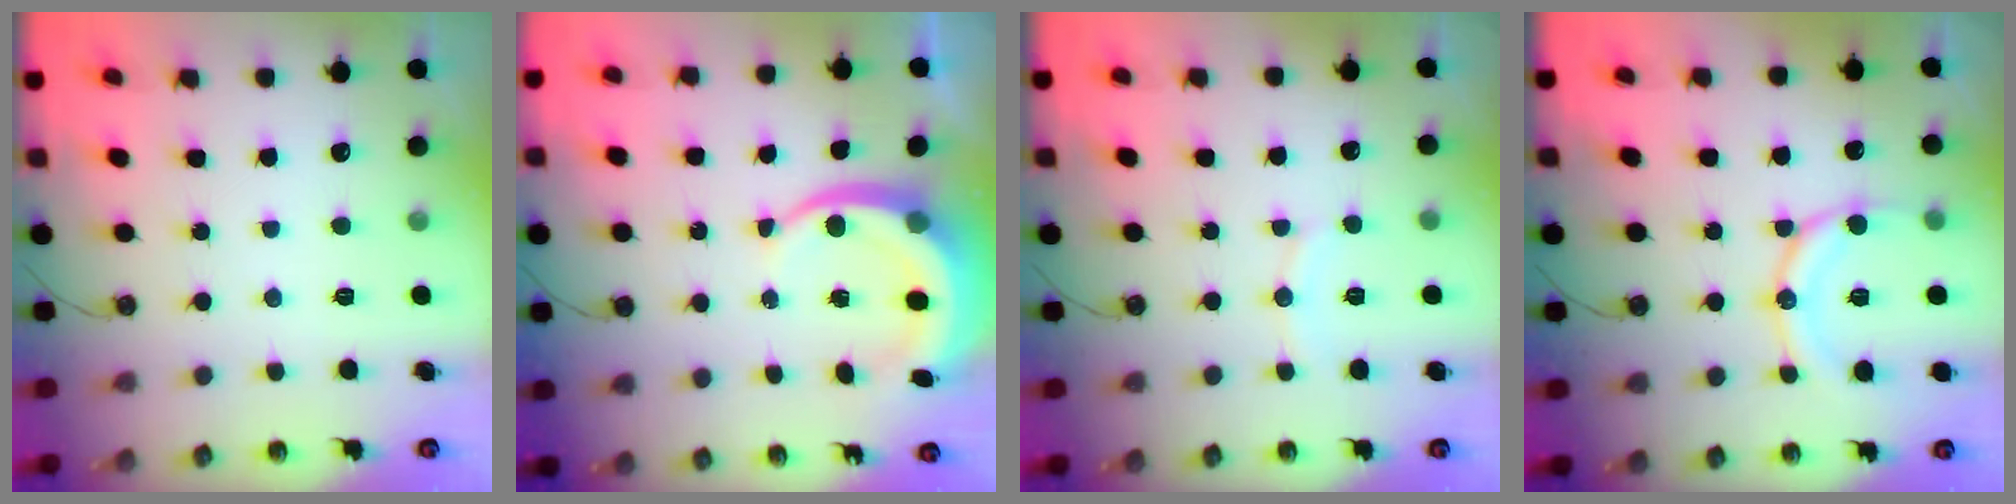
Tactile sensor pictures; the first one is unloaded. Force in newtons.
{"total": 9.4, "press": 9.3, "slide": 1.7}
{"total": 6.8, "press": 6.8, "slide": 0.5}
{"total": 14.1, "press": 13.8, "slide": 3.0}